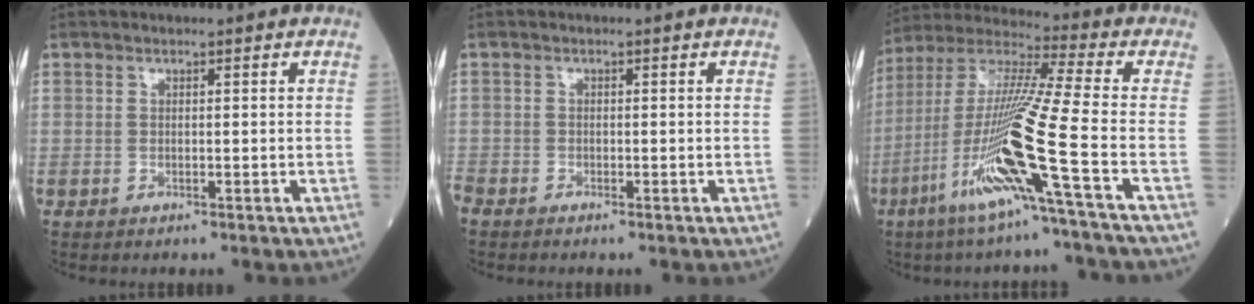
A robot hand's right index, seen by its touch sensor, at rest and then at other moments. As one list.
[{"total": 1.6, "force": [-1.5, 0.3, 0.4], "torque": [-0.013, -0.004, -0.028]}, {"total": 17.8, "force": [-6.9, -1.9, 16.2], "torque": [-0.335, -0.023, -0.141]}]